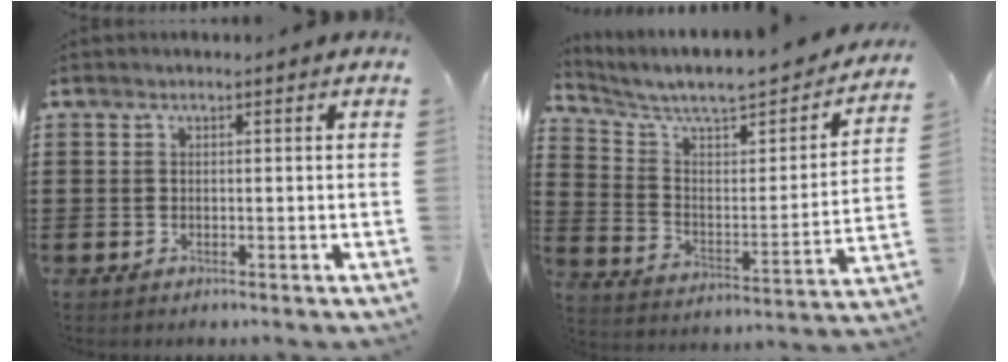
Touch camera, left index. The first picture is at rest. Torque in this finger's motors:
{"motor_torque": [2.14, 0.00, 0.16, 0.05]}